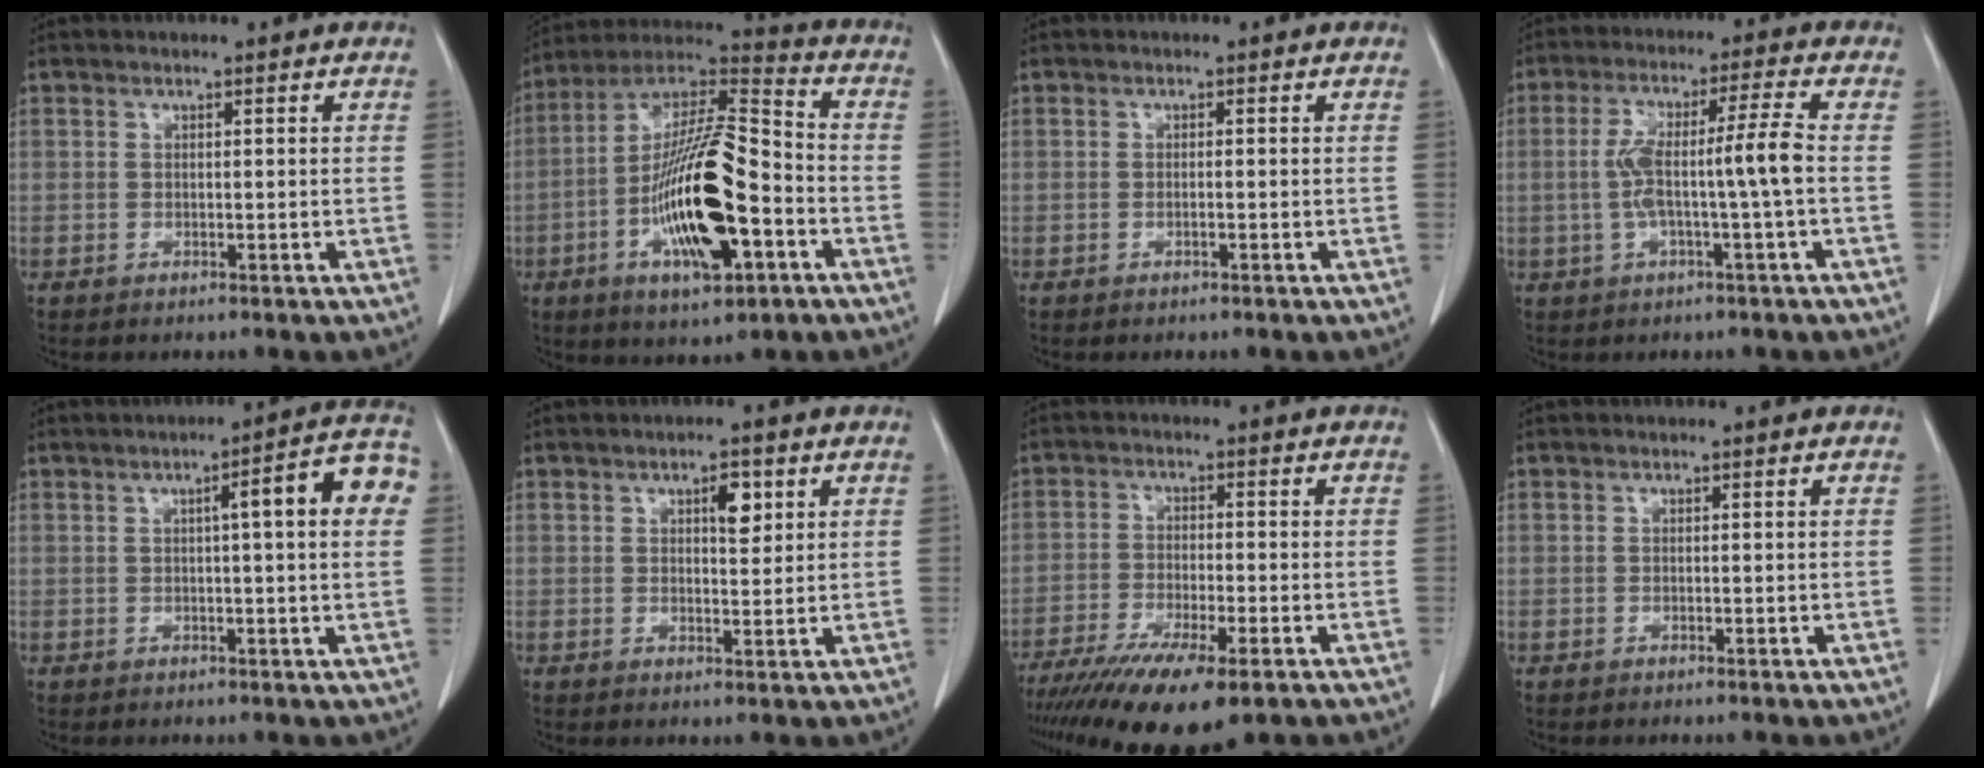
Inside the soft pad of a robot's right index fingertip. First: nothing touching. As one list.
[{"total": 19.6, "force": [-5.6, 4.8, 18.2], "torque": [-0.349, -0.001, -0.093]}, {"total": 0.6, "force": [-0.2, 0.0, 0.5], "torque": [-0.010, 0.001, -0.002]}, {"total": 8.6, "force": [-0.9, -0.4, 8.5], "torque": [-0.166, 0.020, -0.015]}, {"total": 8.8, "force": [1.9, 0.6, 8.6], "torque": [-0.109, 0.022, 0.014]}, {"total": 3.5, "force": [1.5, 1.3, 2.9], "torque": [-0.045, -0.001, 0.024]}, {"total": 12.5, "force": [-8.5, 2.3, 8.9], "torque": [-0.156, -0.031, -0.139]}, {"total": 0.0}]